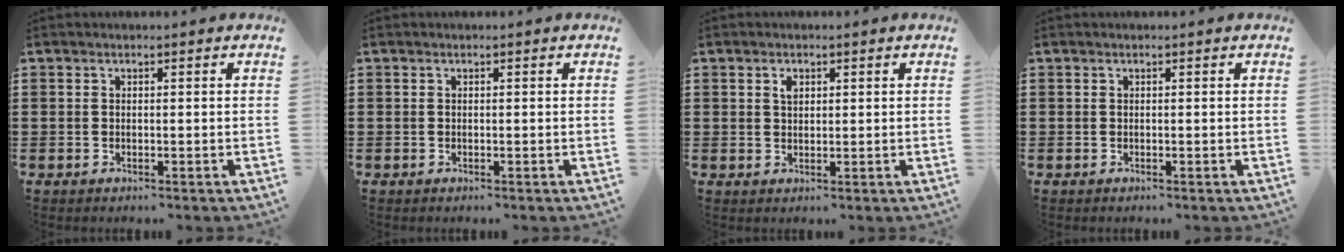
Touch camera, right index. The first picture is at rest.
{"total": 0.0}
{"total": 1.5, "force": [0.7, 0.7, 1.0], "torque": [-0.024, 0.001, 0.014]}
{"total": 0.0}